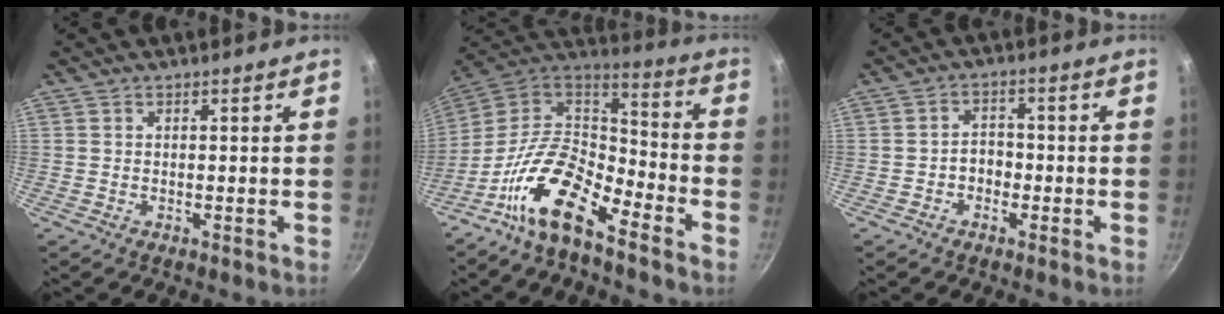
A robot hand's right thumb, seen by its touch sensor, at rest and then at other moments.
{"total": 16.2, "force": [-9.8, 7.1, 10.8], "torque": [-0.187, 0.083, -0.206]}
{"total": 3.4, "force": [-1.2, 2.6, 1.8], "torque": [-0.006, 0.017, -0.022]}